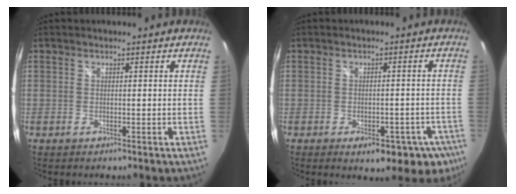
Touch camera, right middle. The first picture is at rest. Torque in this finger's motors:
{"motor_torque": [0.72, -0.62, 0.09, 0.06]}